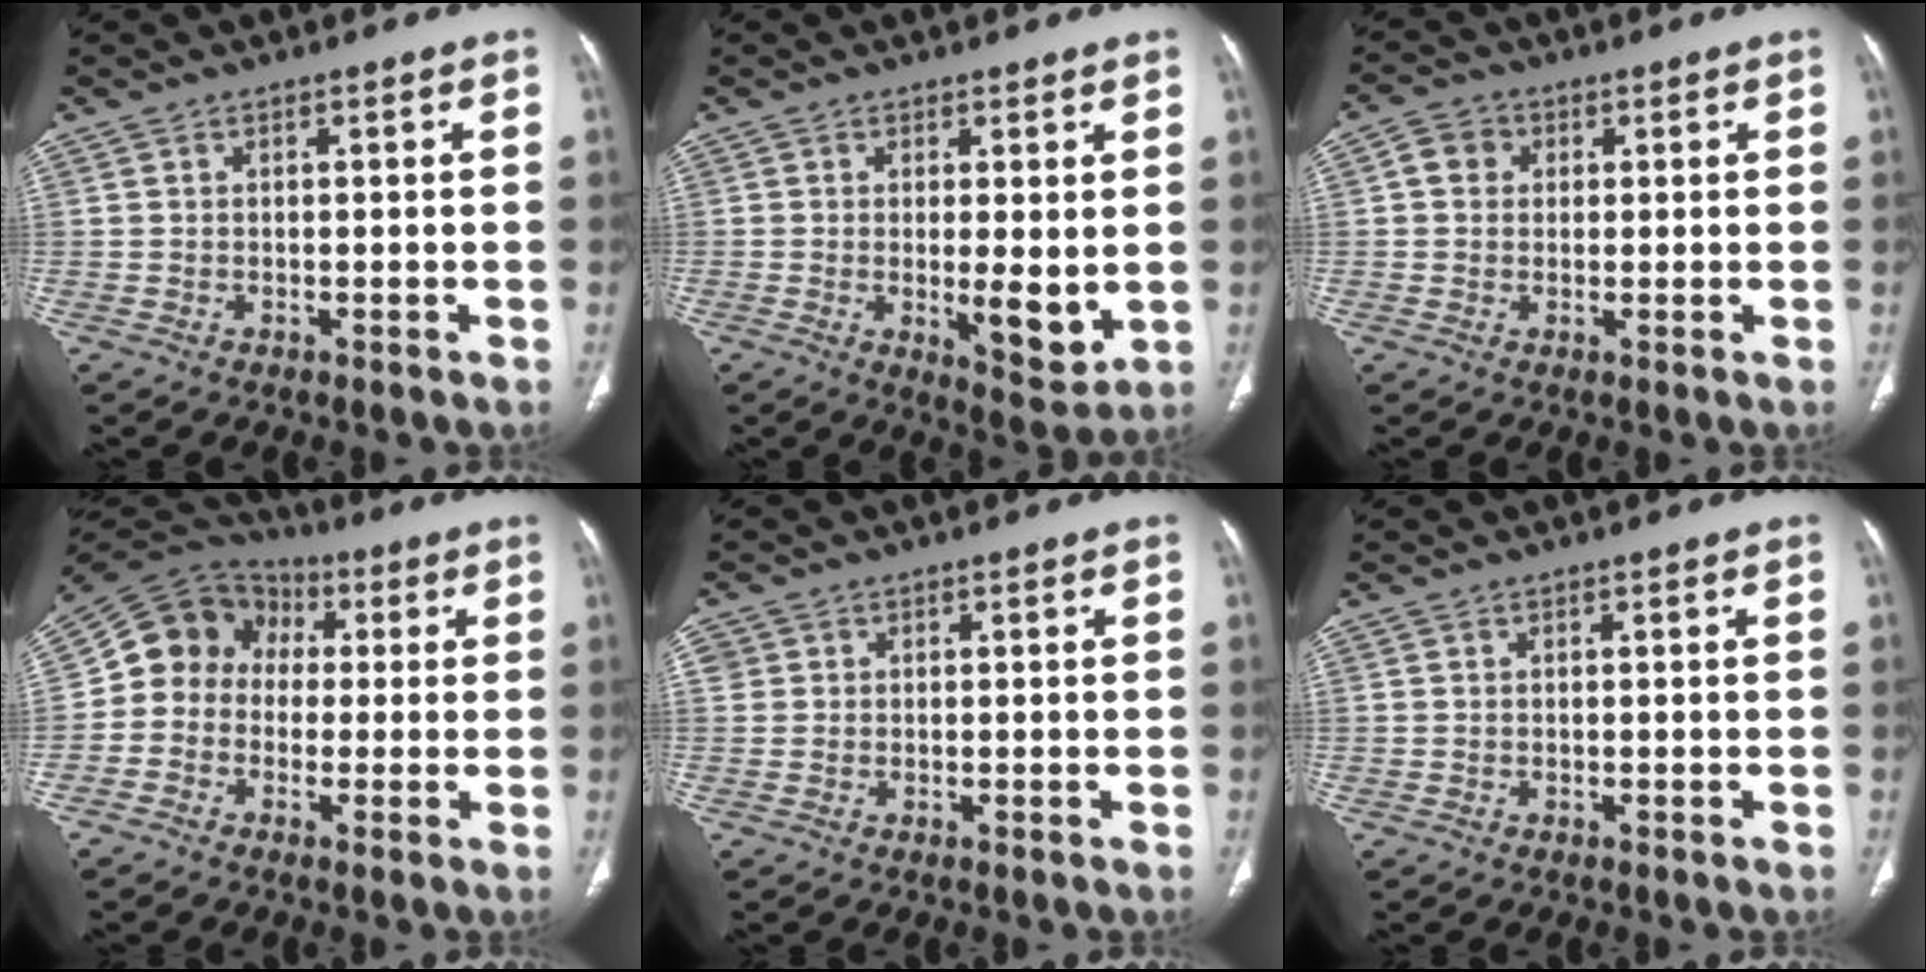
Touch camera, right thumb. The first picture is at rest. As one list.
[{"total": 7.4, "force": [-0.3, 2.6, 7.0], "torque": [-0.096, -0.021, 0.000]}, {"total": 4.2, "force": [1.0, 3.7, 1.8], "torque": [-0.017, 0.006, 0.014]}, {"total": 11.7, "force": [0.4, 10.2, 5.6], "torque": [-0.075, 0.038, -0.011]}, {"total": 1.6, "force": [0.5, 1.5, 0.2], "torque": [0.008, 0.000, 0.006]}, {"total": 0.0}]